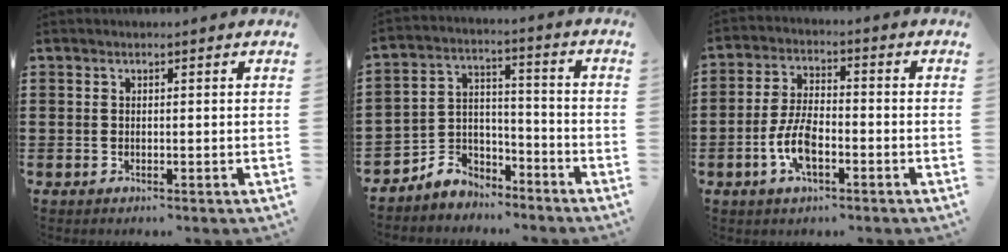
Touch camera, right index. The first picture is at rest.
{"total": 5.1, "force": [-4.4, 2.5, -0.4], "torque": [-0.007, 0.004, -0.092]}
{"total": 6.7, "force": [-2.5, 3.0, 5.4], "torque": [-0.122, 0.003, -0.052]}